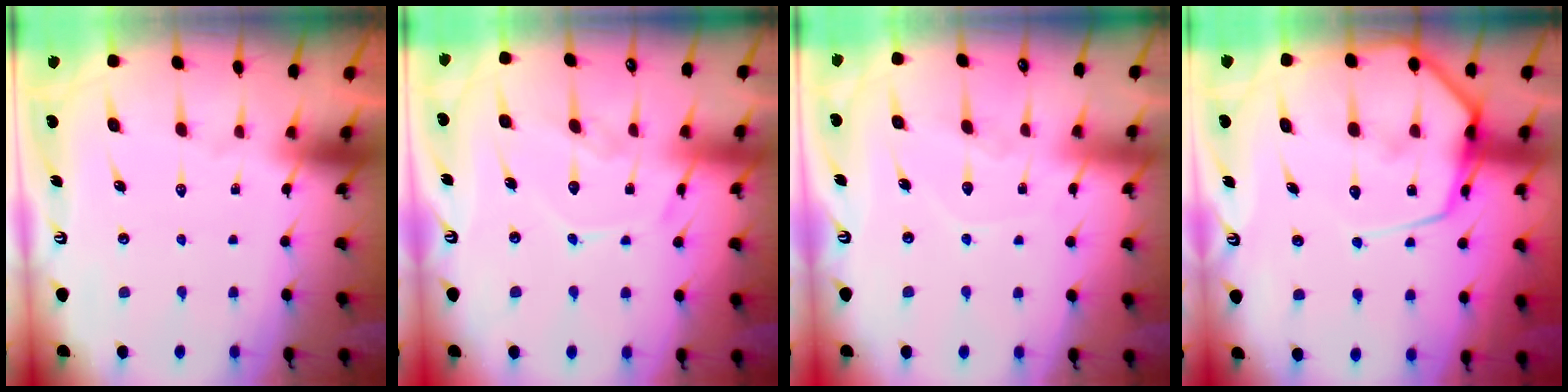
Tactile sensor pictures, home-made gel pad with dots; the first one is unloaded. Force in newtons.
{"total": 9.9, "press": 9.9, "slide": 0.2}
{"total": 5.2, "press": 5.2, "slide": 0.5}
{"total": 13.8, "press": 13.7, "slide": 1.3}